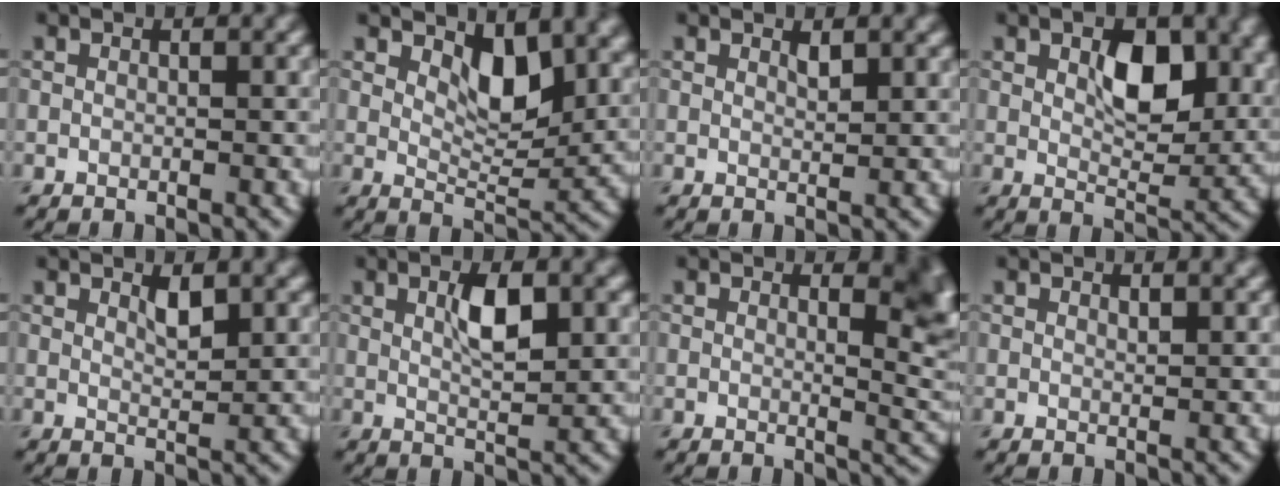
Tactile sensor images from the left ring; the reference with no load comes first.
{"total": 5.8, "force": [2.8, 3.0, 4.2], "torque": [-0.068, -0.016, 0.041]}
{"total": 0.9, "force": [0.7, 0.2, 0.5], "torque": [-0.011, -0.003, 0.013]}
{"total": 7.1, "force": [2.1, 3.9, 5.6], "torque": [-0.081, -0.007, 0.036]}
{"total": 1.8, "force": [1.1, 0.5, 1.3], "torque": [-0.023, -0.003, 0.020]}
{"total": 4.3, "force": [1.3, 1.4, 3.9], "torque": [-0.072, 0.003, 0.022]}
{"total": 4.4, "force": [1.7, 1.8, 3.7], "torque": [-0.023, -0.006, 0.025]}
{"total": 1.0, "force": [0.9, 0.2, 0.4], "torque": [-0.005, -0.001, 0.015]}